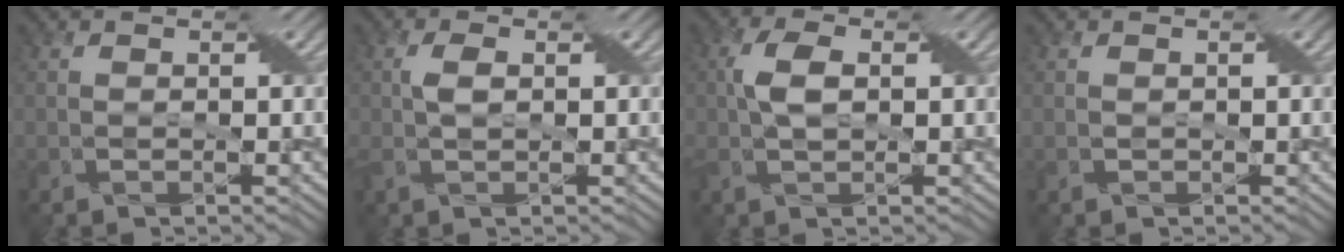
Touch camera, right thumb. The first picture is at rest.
{"total": 2.6, "force": [0.3, 1.3, 2.2], "torque": [-0.055, 0.004, 0.006]}
{"total": 4.0, "force": [0.3, 2.1, 3.4], "torque": [-0.080, 0.006, 0.007]}
{"total": 0.0}